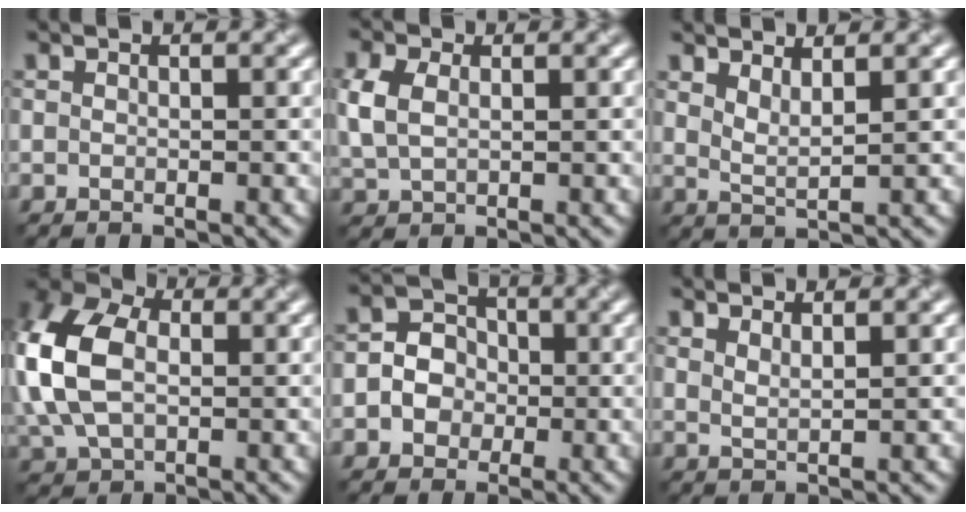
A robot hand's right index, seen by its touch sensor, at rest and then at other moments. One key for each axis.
{"total": 3.3, "fx": 0.4, "fy": 2.3, "fz": 2.2, "tx": -0.063, "ty": 0.008, "tz": 0.018}
{"total": 1.8, "fx": 1.5, "fy": 0.3, "fz": 1.0, "tx": -0.014, "ty": -0.001, "tz": 0.036}
{"total": 8.6, "fx": 0.5, "fy": 6.1, "fz": 6.1, "tx": -0.170, "ty": 0.017, "tz": 0.010}
{"total": 2.9, "fx": -1.1, "fy": 2.6, "fz": 0.8, "tx": -0.001, "ty": 0.008, "tz": -0.020}
{"total": 1.4, "fx": 1.2, "fy": 0.3, "fz": 0.6, "tx": -0.003, "ty": 0.003, "tz": 0.023}